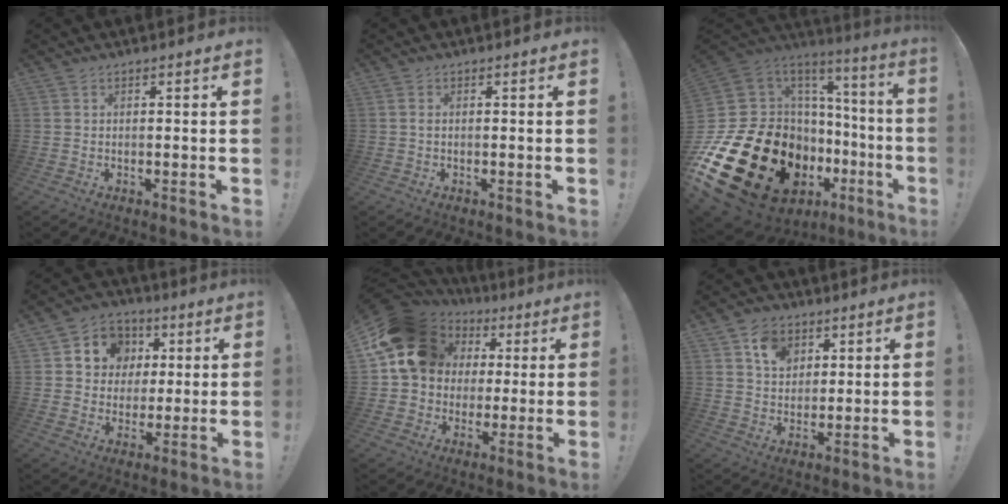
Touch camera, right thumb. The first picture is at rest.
{"total": 0.6, "force": [-0.1, 0.0, 0.6], "torque": [-0.012, -0.002, -0.001]}
{"total": 29.9, "force": [-11.4, 16.9, 21.9], "torque": [-0.413, 0.011, -0.113]}
{"total": 9.7, "force": [2.0, 9.1, 2.9], "torque": [-0.045, -0.008, 0.046]}
{"total": 19.4, "force": [5.7, 15.7, 9.8], "torque": [-0.142, -0.014, 0.124]}
{"total": 8.9, "force": [4.7, 6.7, 3.4], "torque": [-0.041, -0.021, 0.089]}